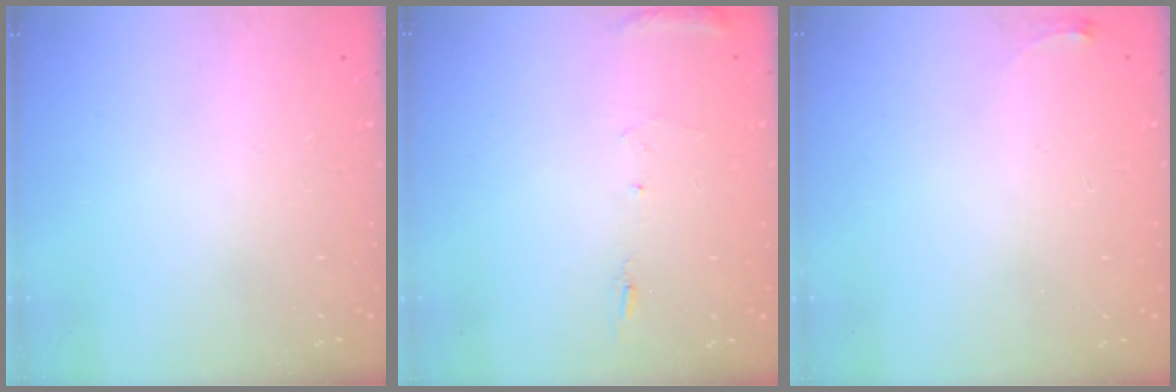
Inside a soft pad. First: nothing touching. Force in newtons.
{"total": 6.9, "press": 6.9, "slide": 0.7}
{"total": 2.8, "press": 2.8, "slide": 0.4}